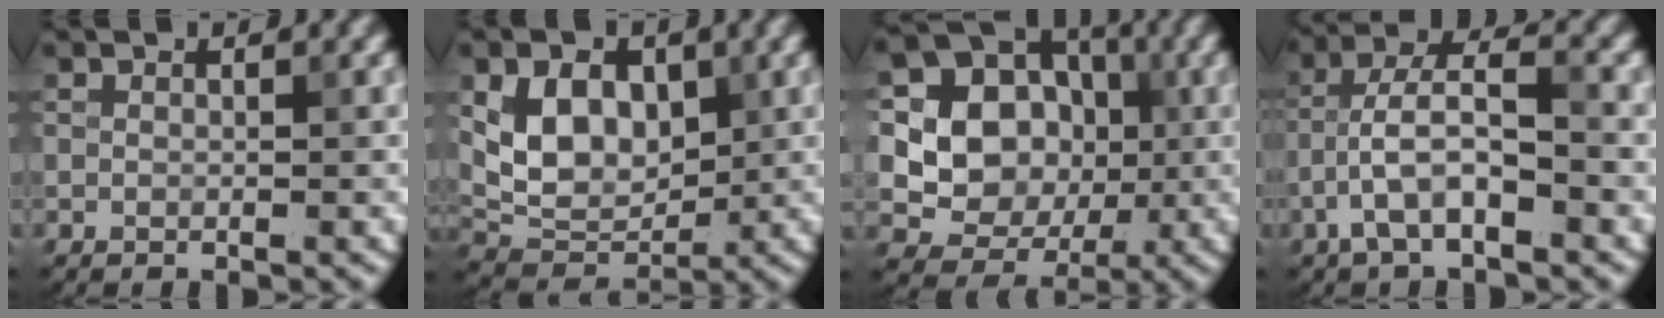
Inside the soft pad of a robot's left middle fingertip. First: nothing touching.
{"total": 6.0, "force": [1.4, 4.3, 3.9], "torque": [-0.068, -0.008, 0.029]}
{"total": 10.8, "force": [1.1, 9.6, 4.6], "torque": [-0.093, 0.013, 0.006]}
{"total": 5.5, "force": [-2.3, 1.9, 4.6], "torque": [-0.089, 0.016, -0.043]}